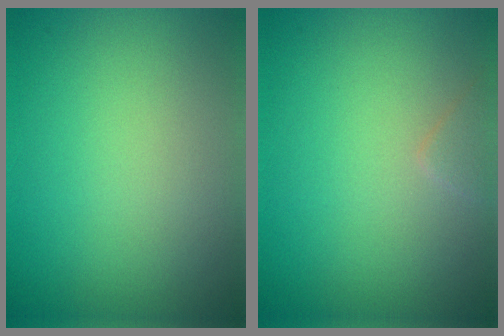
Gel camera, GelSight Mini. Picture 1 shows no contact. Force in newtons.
{"total": 1.0, "press": 1.0, "slide": 0.1}